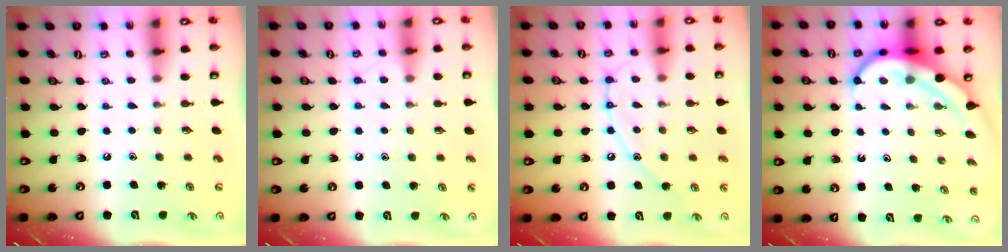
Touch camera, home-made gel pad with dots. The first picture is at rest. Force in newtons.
{"total": 6.1, "press": 6.1, "slide": 0.7}
{"total": 10.7, "press": 10.7, "slide": 1.0}
{"total": 9.3, "press": 9.2, "slide": 0.9}